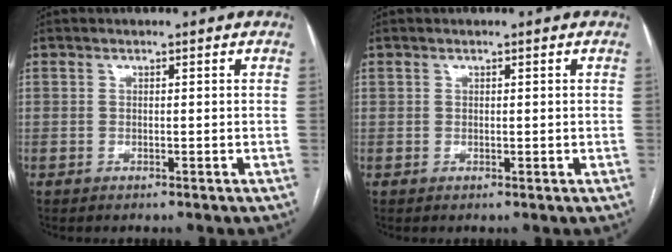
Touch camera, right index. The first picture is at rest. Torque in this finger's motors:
{"motor_torque": [-0.24, 0.08, -0.02, 0.00]}